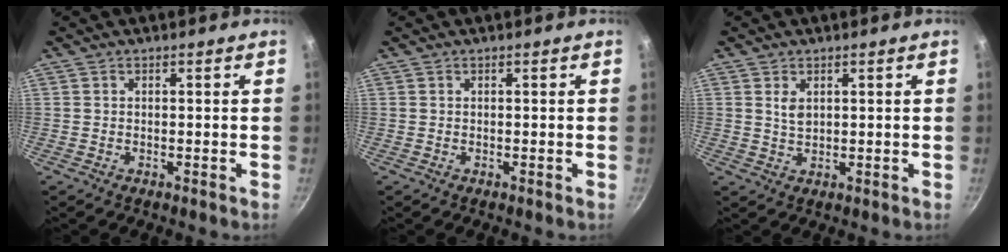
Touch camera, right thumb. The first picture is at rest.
{"total": 0.0}
{"total": 2.5, "force": [0.9, 1.5, 1.7], "torque": [-0.031, -0.009, 0.021]}